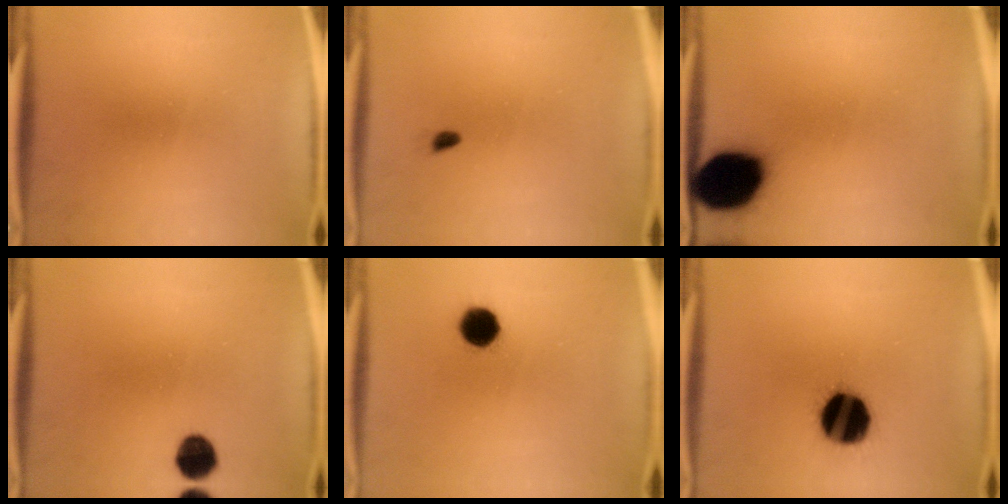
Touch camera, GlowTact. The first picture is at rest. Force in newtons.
{"total": 0.6}
{"total": 18.2}
{"total": 5.9}
{"total": 7.2}
{"total": 17.1}